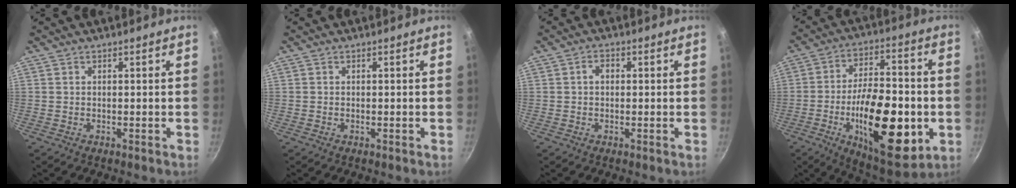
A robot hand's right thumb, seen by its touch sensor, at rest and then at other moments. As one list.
[{"total": 0.0}, {"total": 2.1, "force": [0.1, 1.6, 1.4], "torque": [-0.014, 0.007, -0.001]}, {"total": 24.8, "force": [-5.7, 11.0, 21.5], "torque": [-0.312, 0.015, -0.083]}]